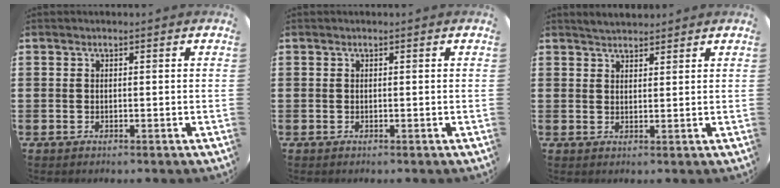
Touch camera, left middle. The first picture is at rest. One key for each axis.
{"total": 0.0}
{"total": 2.3, "fx": 2.2, "fy": 0.5, "fz": 0.2, "tx": -0.006, "ty": 0.001, "tz": 0.042}